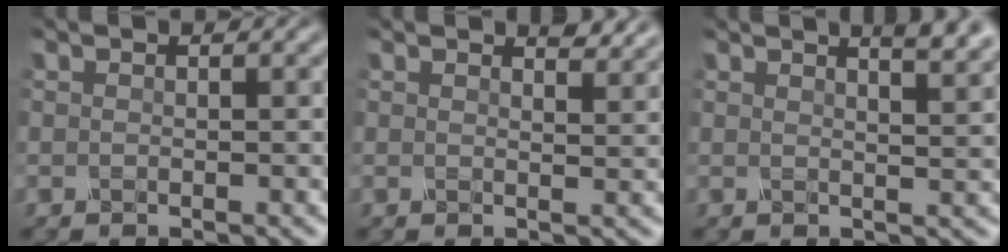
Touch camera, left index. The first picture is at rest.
{"total": 2.0, "force": [1.8, 0.3, 0.8], "torque": [-0.009, -0.001, 0.024]}
{"total": 4.5, "force": [3.3, 1.3, 2.8], "torque": [-0.014, 0.021, 0.016]}